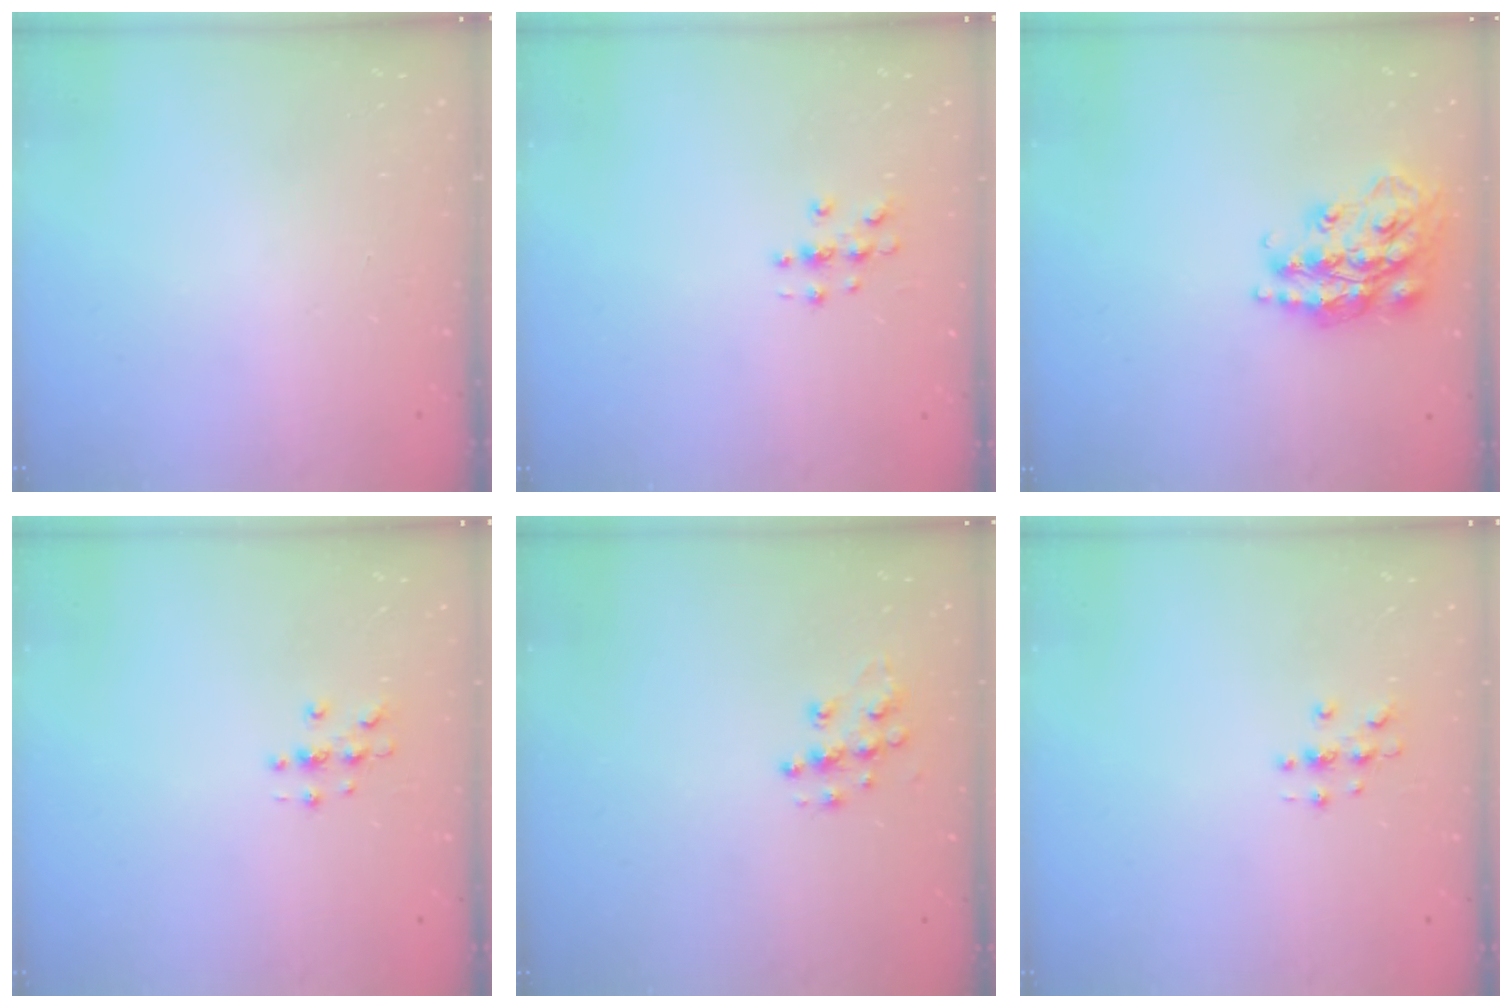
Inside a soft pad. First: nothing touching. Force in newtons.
{"total": 3.1, "press": 3.1, "slide": 0.3}
{"total": 19.2, "press": 19.2, "slide": 1.3}
{"total": 2.9, "press": 2.9, "slide": 0.3}
{"total": 9.9, "press": 9.9, "slide": 0.7}
{"total": 2.9, "press": 2.9, "slide": 0.3}